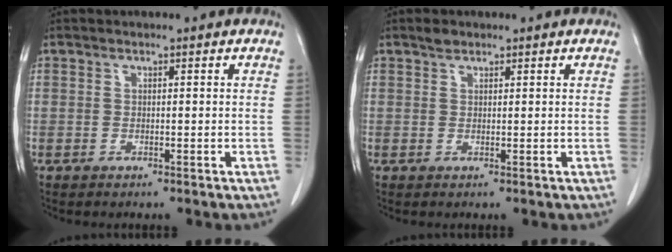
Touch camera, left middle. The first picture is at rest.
{"total": 1.2, "force": [1.0, 0.6, 0.4], "torque": [-0.012, 0.003, 0.018]}